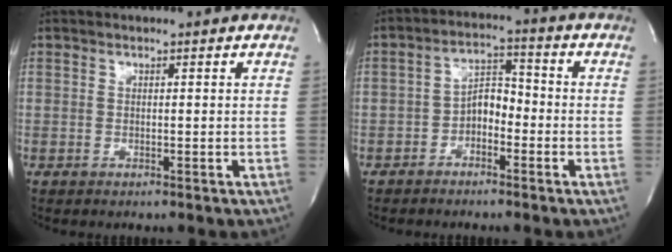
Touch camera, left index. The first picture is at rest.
{"total": 4.8, "force": [-2.2, 2.6, 3.4], "torque": [-0.061, 0.017, -0.044]}